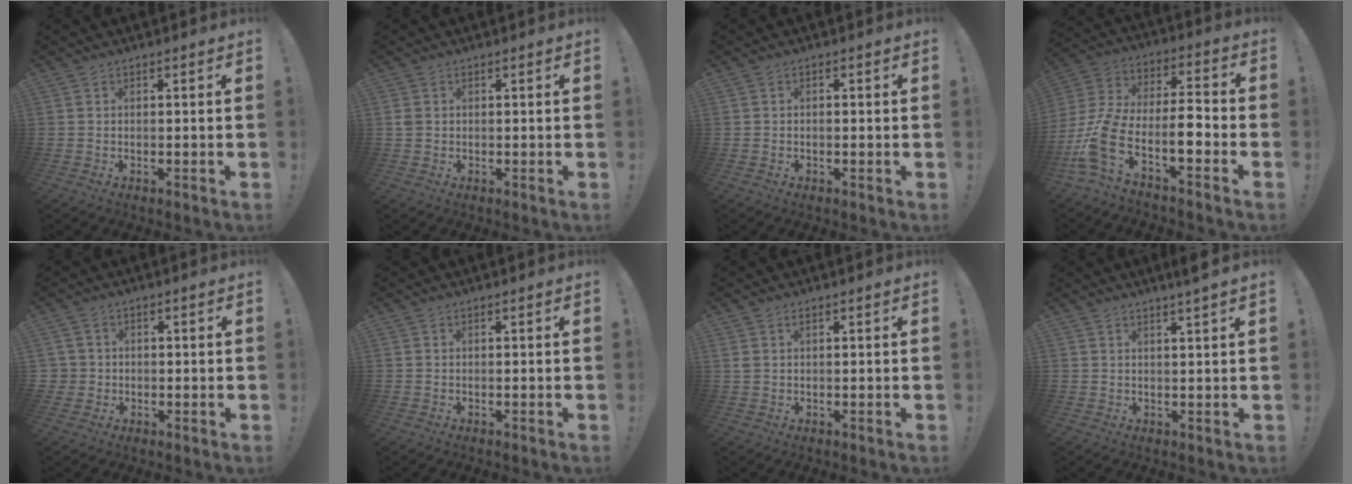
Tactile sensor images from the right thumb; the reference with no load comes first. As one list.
[{"total": 1.2, "force": [0.2, 0.9, 0.8], "torque": [-0.014, 0.003, 0.005]}, {"total": 0.6, "force": [-0.6, 0.0, 0.3], "torque": [-0.007, 0.001, -0.010]}, {"total": 15.5, "force": [-6.9, 6.7, 12.1], "torque": [-0.254, 0.029, -0.115]}, {"total": 2.6, "force": [-0.1, 2.5, 0.6], "torque": [-0.009, 0.005, -0.002]}, {"total": 0.0}, {"total": 1.3, "force": [0.6, 0.6, 1.0], "torque": [-0.014, 0.000, 0.010]}, {"total": 3.2, "force": [2.3, -0.6, 2.1], "torque": [-0.035, -0.012, 0.036]}]